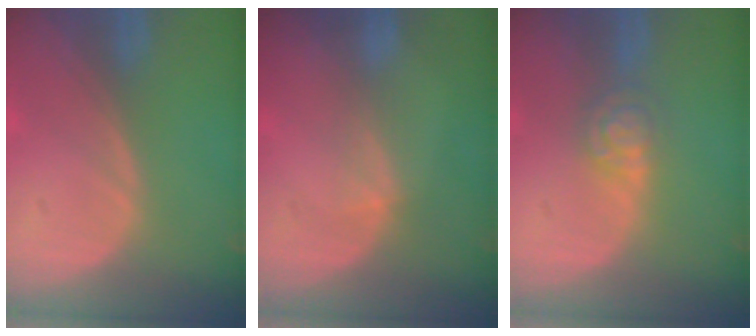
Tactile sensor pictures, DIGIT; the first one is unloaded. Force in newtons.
{"total": 2.1, "press": 1.7, "slide": 1.2}
{"total": 4.7, "press": 4.0, "slide": 2.5}